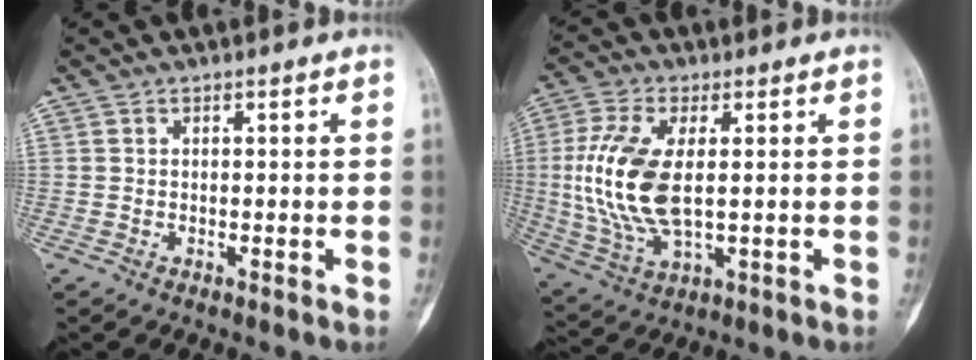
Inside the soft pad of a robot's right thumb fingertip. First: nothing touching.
{"total": 15.0, "force": [0.9, 7.6, 12.9], "torque": [-0.280, -0.006, 0.025]}